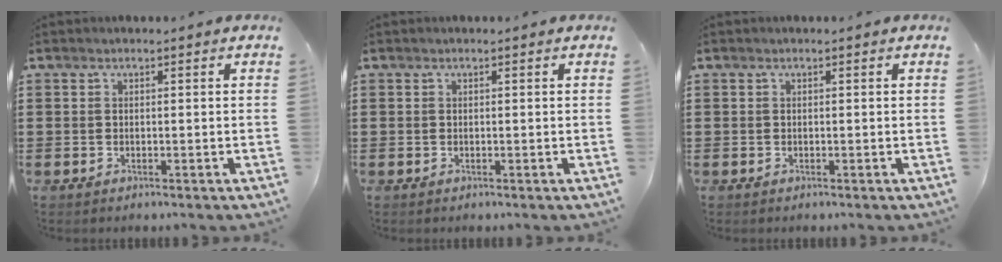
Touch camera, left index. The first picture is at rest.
{"total": 0.0}
{"total": 0.0}